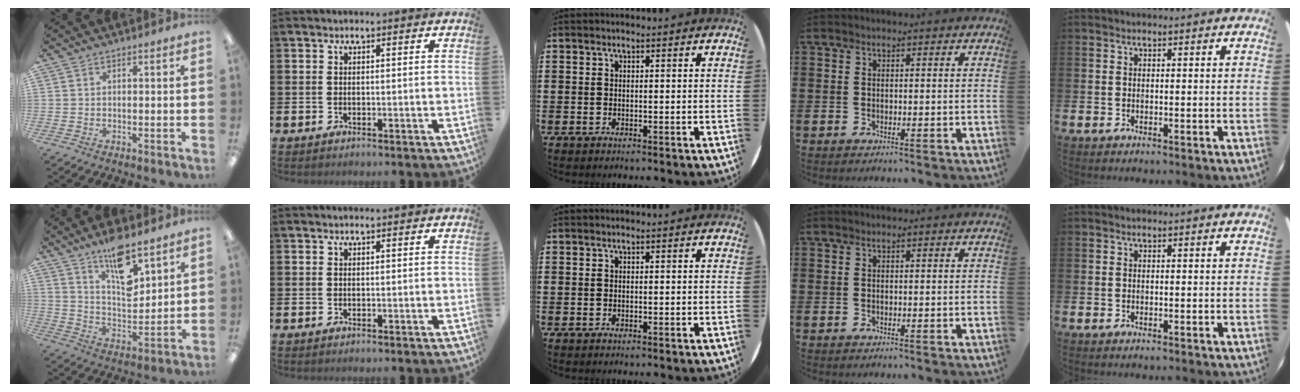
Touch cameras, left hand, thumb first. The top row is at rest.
{"thumb": {"total": 13.1, "force": [9.4, 4.6, 7.8], "torque": [-0.119, -0.056, 0.161]}}